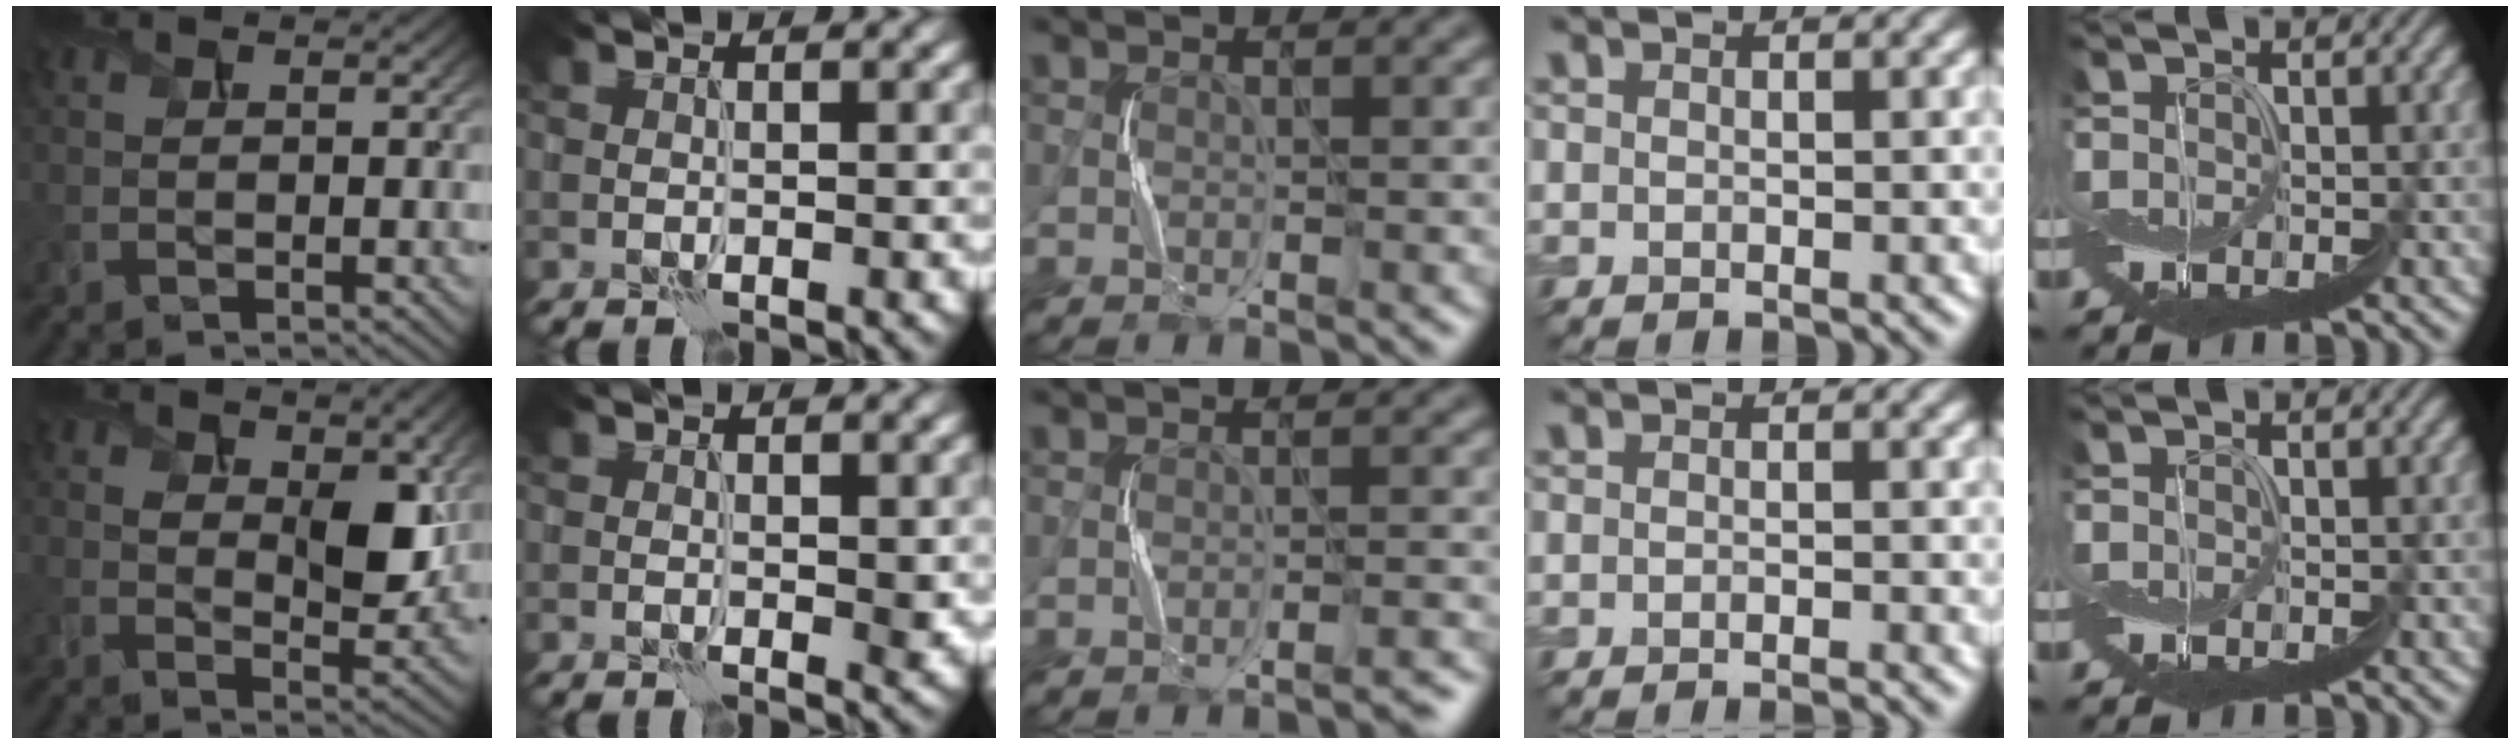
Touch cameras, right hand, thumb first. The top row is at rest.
{"thumb": {"total": 7.0, "force": [2.3, 4.0, 5.2], "torque": [-0.093, -0.016, 0.043]}, "index": {"total": 1.1, "force": [0.1, 0.7, 0.9], "torque": [-0.007, -0.002, 0.002]}, "middle": {"total": 1.2, "force": [-1.1, -0.1, 0.6], "torque": [-0.009, 0.010, -0.017]}, "ring": {"total": 1.6, "force": [-1.2, 0.3, 1.0], "torque": [-0.006, -0.001, -0.021]}}